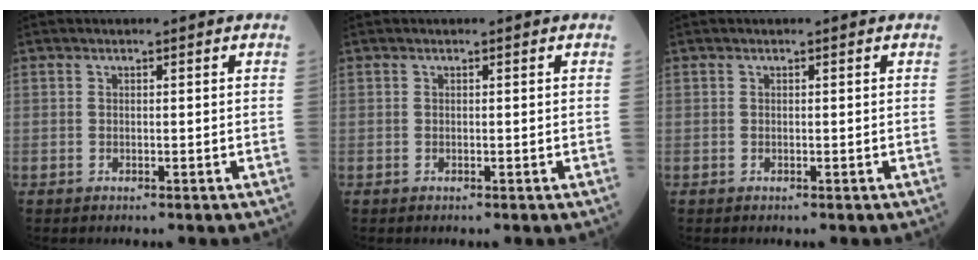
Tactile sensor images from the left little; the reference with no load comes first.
{"total": 0.0}
{"total": 0.0}